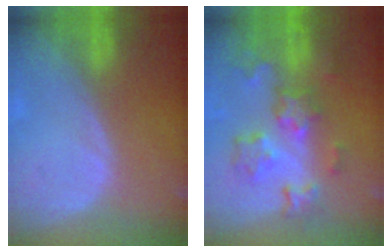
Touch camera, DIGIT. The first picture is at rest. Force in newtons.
{"total": 9.2, "press": 8.1, "slide": 4.3}